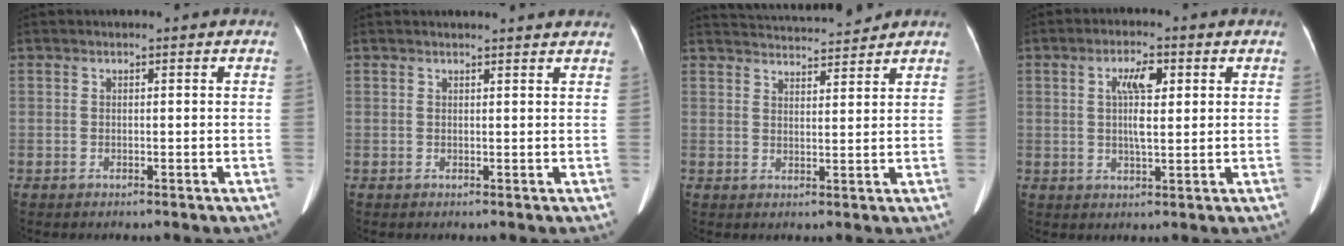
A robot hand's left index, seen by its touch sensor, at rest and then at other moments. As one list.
[{"total": 4.6, "force": [4.4, 0.0, 1.1], "torque": [-0.013, 0.010, 0.041]}, {"total": 8.9, "force": [8.7, 0.3, 1.8], "torque": [-0.033, 0.016, 0.128]}, {"total": 5.6, "force": [1.5, 1.3, 5.2], "torque": [-0.101, 0.008, 0.028]}]